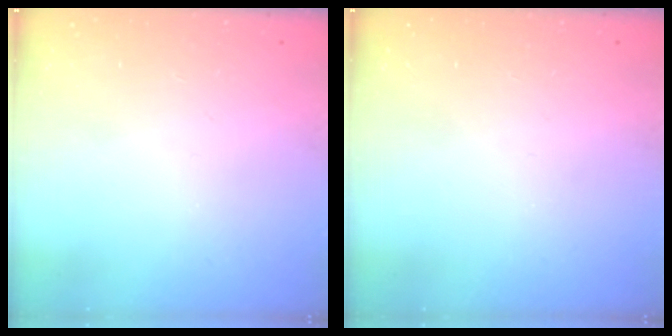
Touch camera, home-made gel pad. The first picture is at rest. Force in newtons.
{"total": 0.0}